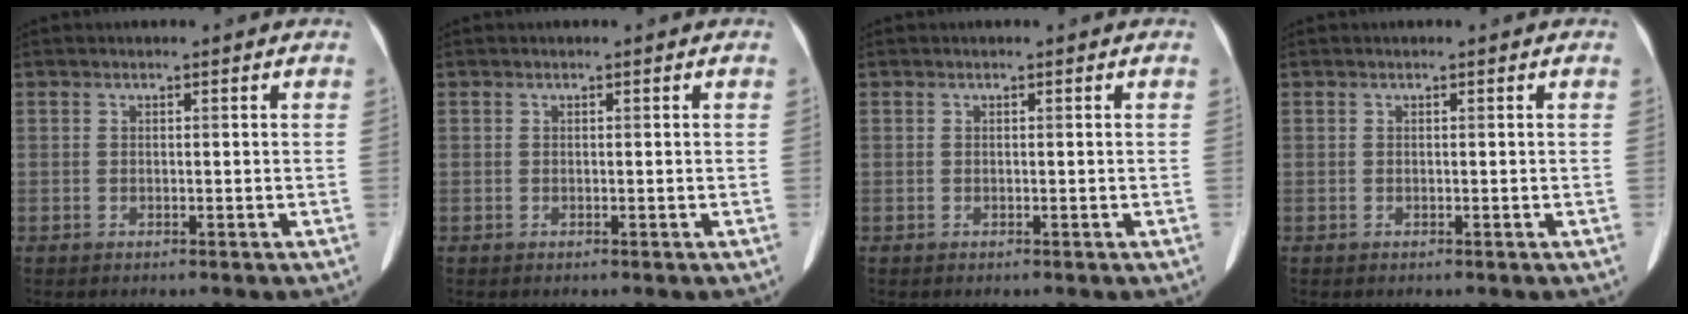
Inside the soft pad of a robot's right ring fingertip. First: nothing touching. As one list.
[{"total": 0.0}, {"total": 0.0}, {"total": 0.0}]